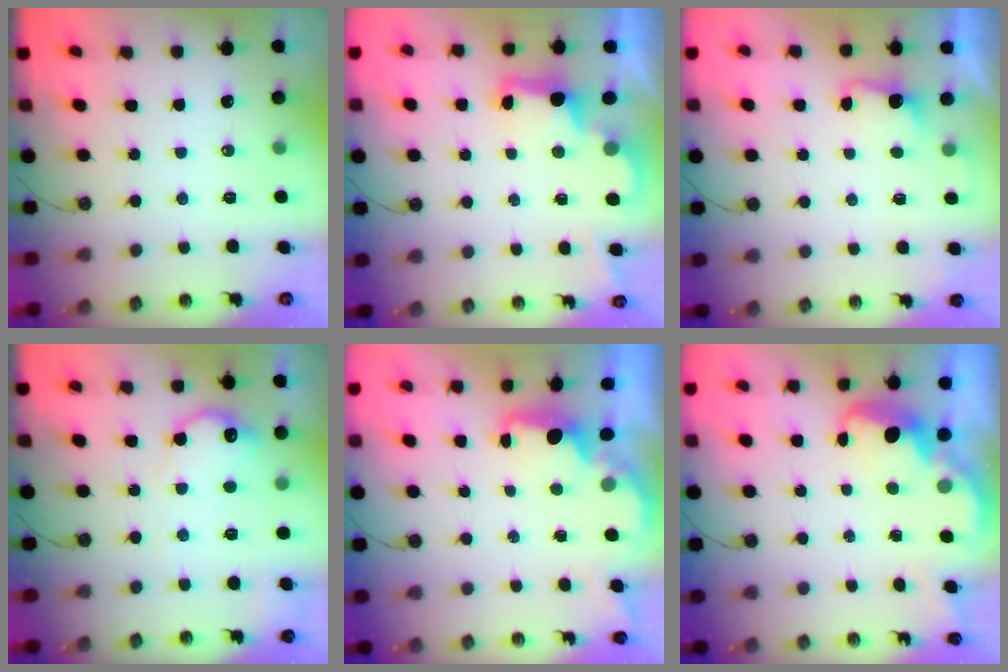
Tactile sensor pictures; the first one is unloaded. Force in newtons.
{"total": 3.0, "press": 3.0, "slide": 0.6}
{"total": 2.5, "press": 2.3, "slide": 0.9}
{"total": 14.6, "press": 14.6, "slide": 0.7}
{"total": 2.1, "press": 2.0, "slide": 0.8}
{"total": 3.0, "press": 3.0, "slide": 0.5}